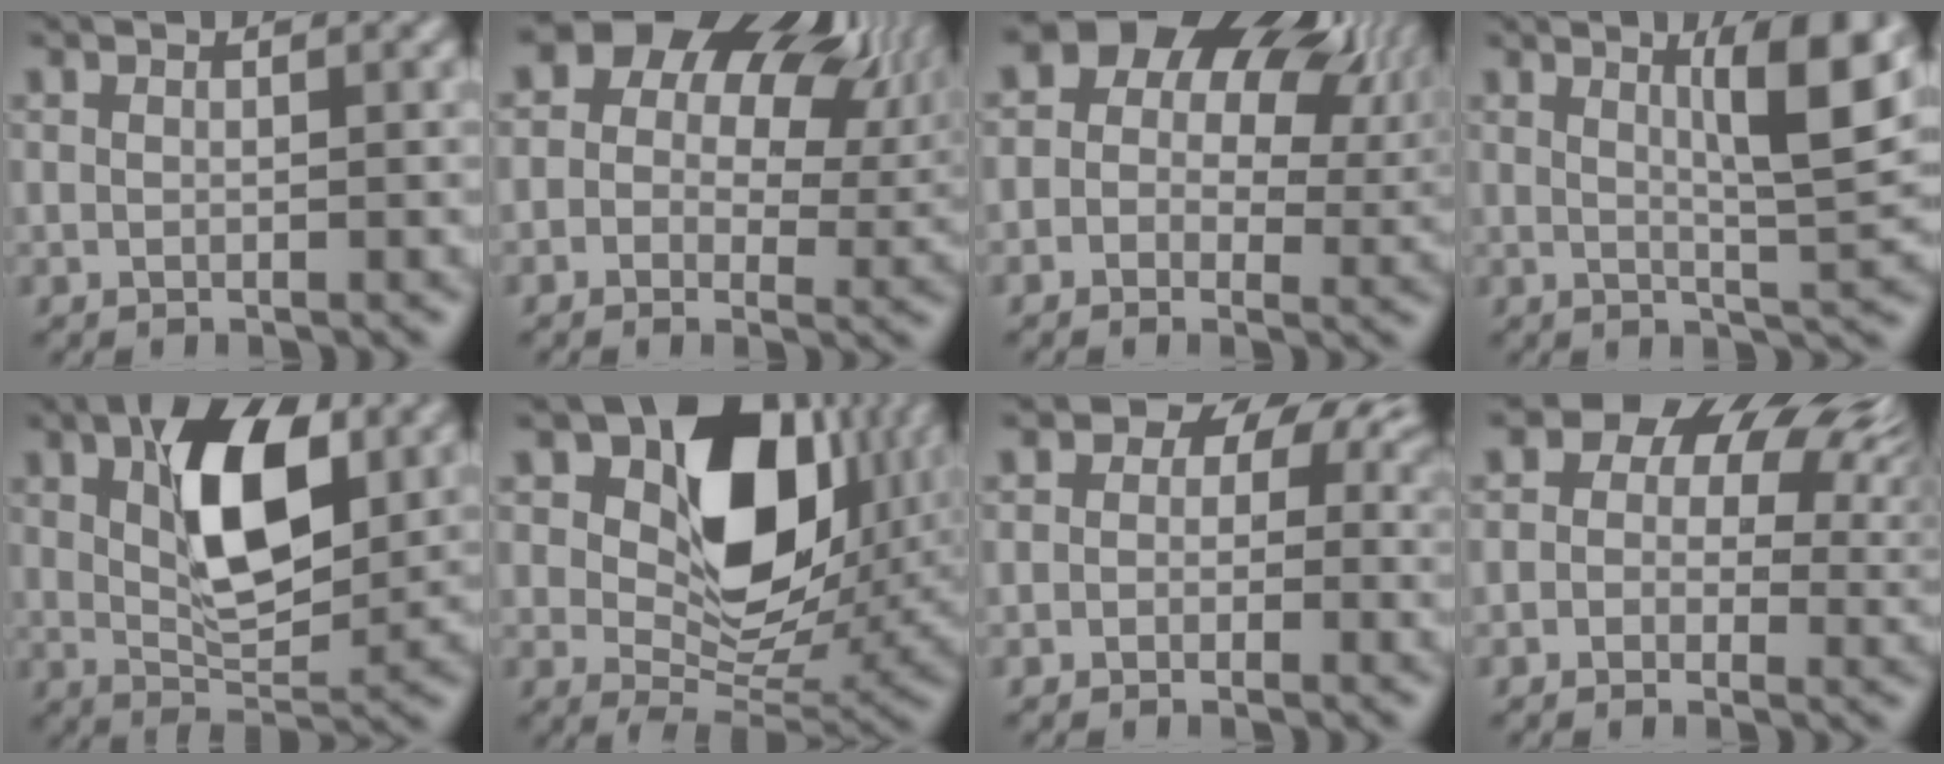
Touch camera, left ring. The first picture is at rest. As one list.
[{"total": 14.7, "force": [6.2, 9.9, 8.9], "torque": [-0.135, 0.063, 0.093]}, {"total": 12.9, "force": [5.5, 8.9, 7.5], "torque": [-0.104, 0.062, 0.076]}, {"total": 5.9, "force": [2.3, 0.8, 5.4], "torque": [-0.072, -0.002, 0.037]}, {"total": 8.8, "force": [2.2, 4.2, 7.4], "torque": [-0.124, 0.010, 0.036]}, {"total": 12.2, "force": [3.6, 7.6, 8.8], "torque": [-0.125, 0.004, 0.062]}, {"total": 8.1, "force": [1.7, 6.4, 4.6], "torque": [-0.051, 0.036, -0.005]}, {"total": 12.4, "force": [4.4, 8.5, 7.9], "torque": [-0.103, 0.038, 0.061]}]